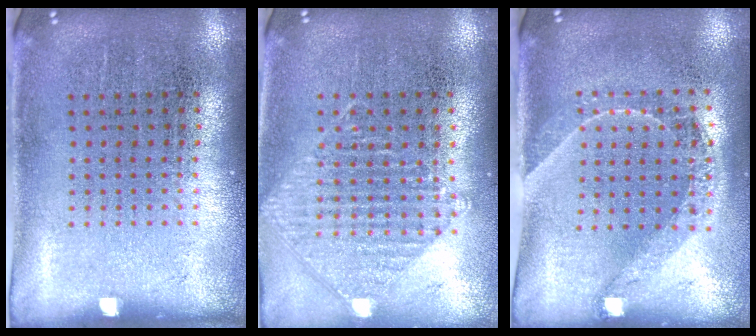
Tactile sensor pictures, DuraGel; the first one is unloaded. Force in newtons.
{"total": 0.9, "press": 0.9, "slide": 0.1}
{"total": 1.4, "press": 1.2, "slide": 0.7}